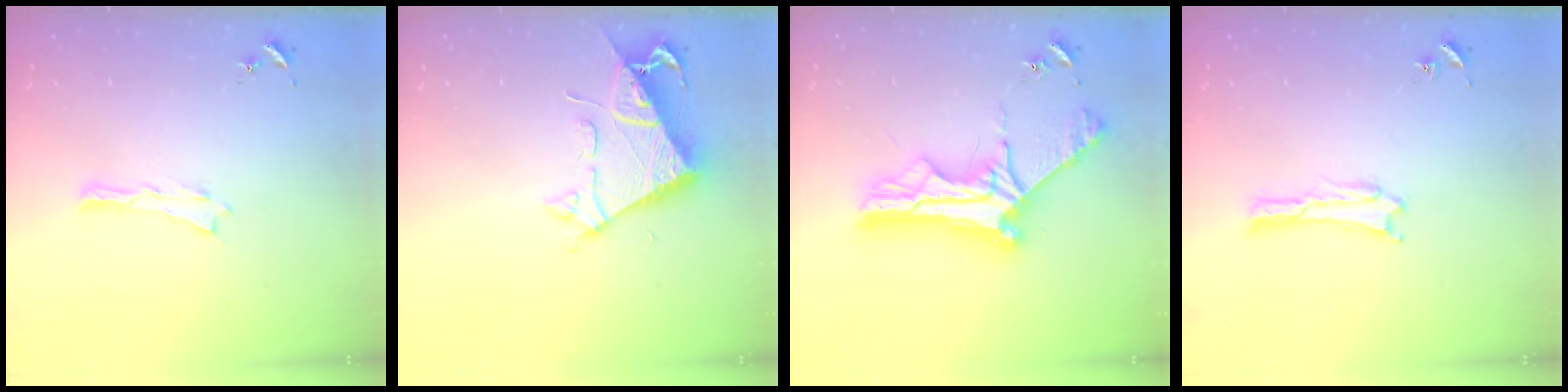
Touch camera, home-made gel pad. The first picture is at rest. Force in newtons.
{"total": 6.8, "press": 6.7, "slide": 0.6}
{"total": 11.2, "press": 11.2, "slide": 0.8}
{"total": 1.7, "press": 1.7, "slide": 0.1}